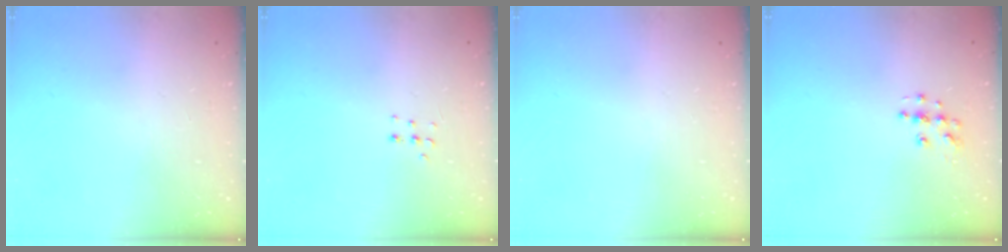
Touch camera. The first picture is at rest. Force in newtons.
{"total": 3.8, "press": 3.7, "slide": 0.9}
{"total": 0.0}
{"total": 5.9, "press": 5.9, "slide": 0.1}